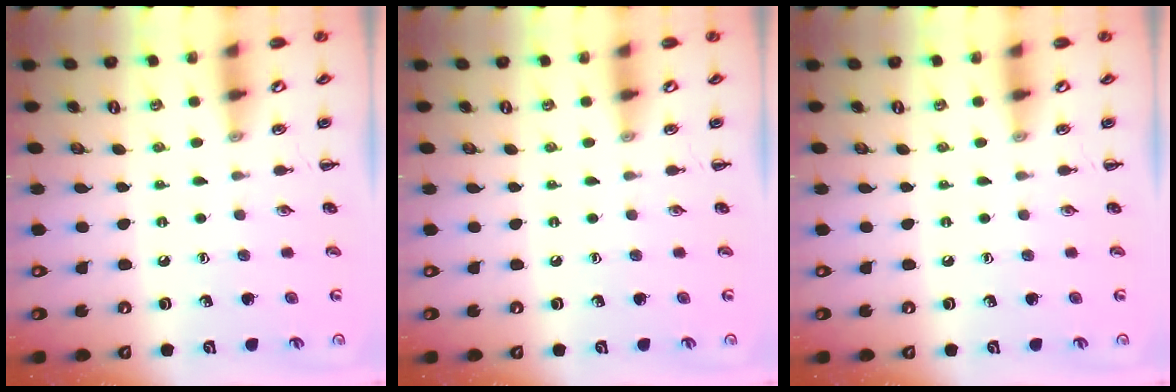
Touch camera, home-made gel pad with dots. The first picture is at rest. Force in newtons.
{"total": 0.0}
{"total": 0.0}